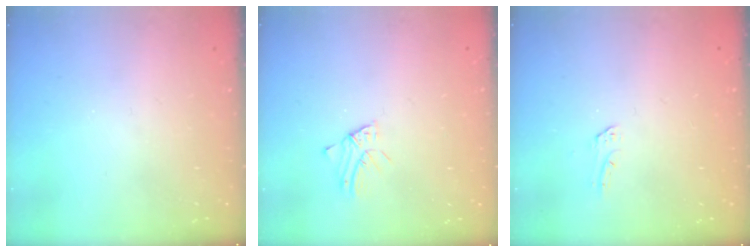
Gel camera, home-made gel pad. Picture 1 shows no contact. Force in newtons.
{"total": 1.6, "press": 1.6, "slide": 0.1}
{"total": 2.1, "press": 2.1, "slide": 0.2}